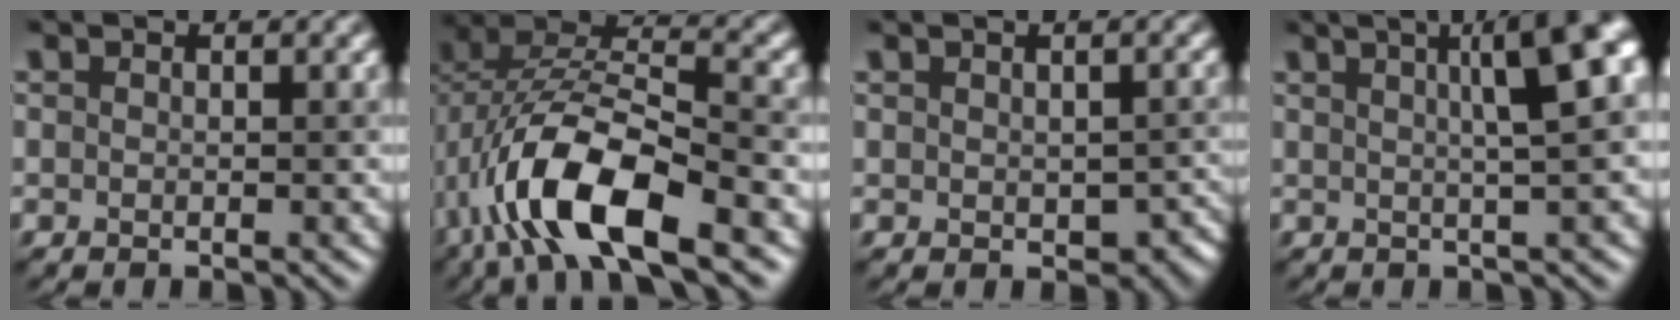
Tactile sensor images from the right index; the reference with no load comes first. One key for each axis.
{"total": 11.0, "fx": -5.0, "fy": 4.4, "fz": 8.8, "tx": -0.179, "ty": 0.007, "tz": -0.096}
{"total": 3.3, "fx": -0.6, "fy": 2.3, "fz": 2.2, "tx": -0.027, "ty": -0.014, "tz": -0.003}
{"total": 9.4, "fx": 2.8, "fy": 2.9, "fz": 8.5, "tx": -0.042, "ty": 0.049, "tz": 0.010}